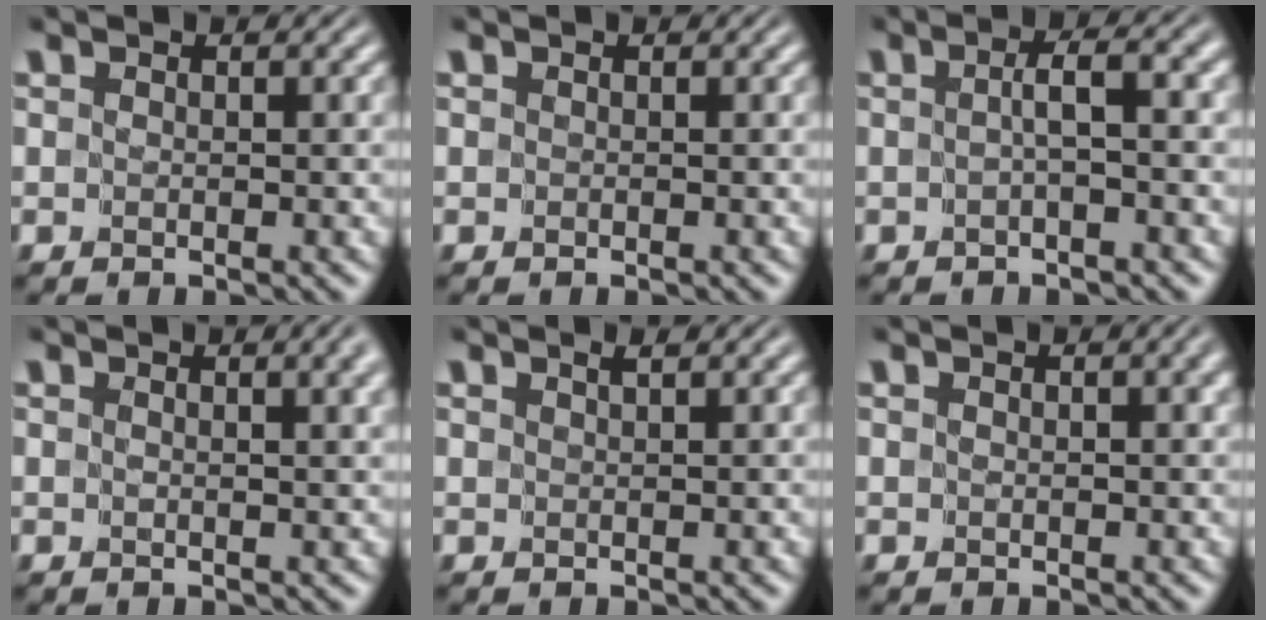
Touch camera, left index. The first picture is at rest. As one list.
[{"total": 0.0}, {"total": 2.3, "force": [-0.1, 0.0, 2.3], "torque": [-0.039, 0.007, -0.003]}, {"total": 3.0, "force": [1.1, 0.9, 2.6], "torque": [-0.019, 0.005, 0.007]}, {"total": 0.7, "force": [0.6, -0.2, 0.3], "torque": [-0.004, 0.000, 0.012]}, {"total": 0.6, "force": [0.2, 0.1, 0.6], "torque": [-0.007, 0.001, 0.003]}]